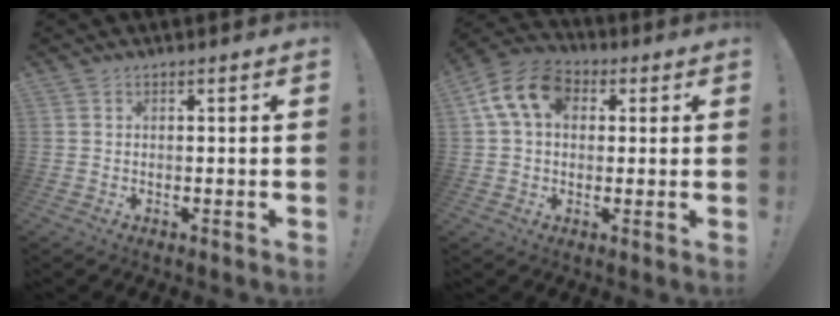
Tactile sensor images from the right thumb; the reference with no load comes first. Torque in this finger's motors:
{"motor_torque": [1.17, 1.18, 0.14, 0.11, 0.32]}